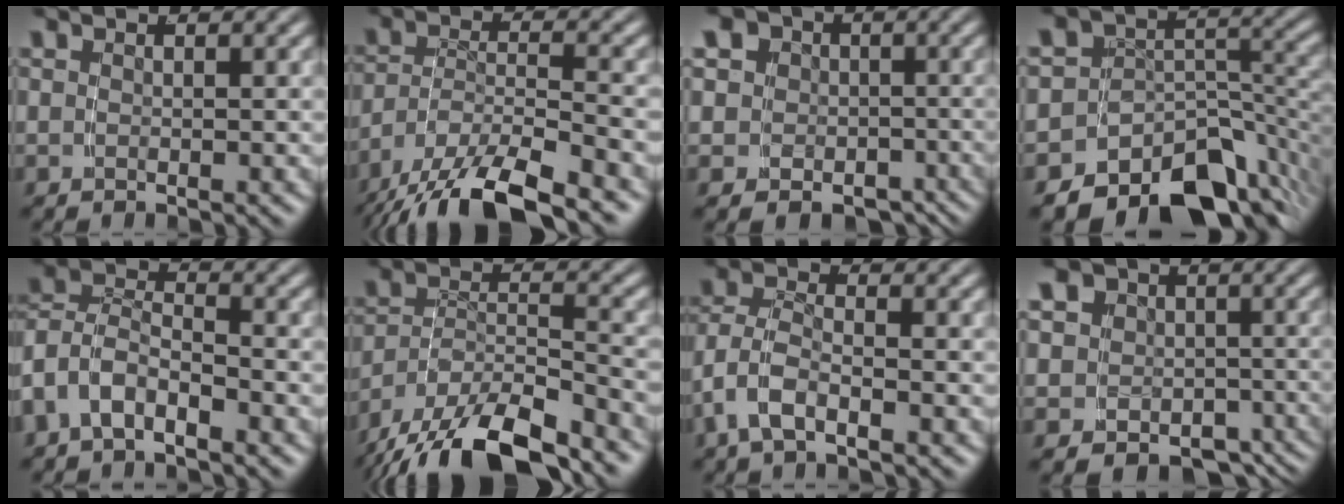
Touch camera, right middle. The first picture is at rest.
{"total": 8.7, "force": [-5.5, 3.7, 5.5], "torque": [-0.103, -0.029, -0.077]}
{"total": 14.5, "force": [-4.6, 12.8, 5.0], "torque": [-0.113, -0.031, -0.089]}
{"total": 16.1, "force": [-9.4, 10.6, 7.7], "torque": [-0.133, -0.041, -0.141]}
{"total": 7.4, "force": [-2.7, 6.4, 2.8], "torque": [-0.088, -0.025, -0.055]}
{"total": 9.7, "force": [-6.6, 5.2, 5.0], "torque": [-0.091, -0.022, -0.108]}
{"total": 3.4, "force": [-1.2, 2.2, 2.3], "torque": [-0.064, -0.021, -0.014]}
{"total": 15.9, "force": [-5.9, 13.6, 5.8], "torque": [-0.126, -0.040, -0.106]}